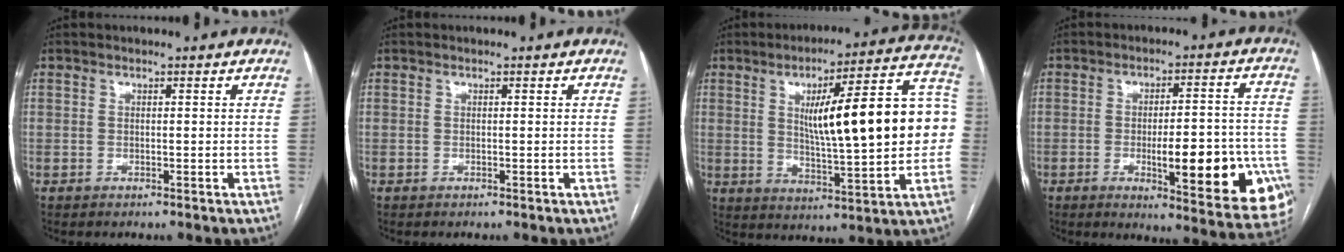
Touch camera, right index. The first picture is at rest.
{"total": 0.0}
{"total": 21.3, "force": [2.2, 3.5, 20.8], "torque": [-0.274, 0.038, 0.035]}
{"total": 18.6, "force": [-5.6, 4.4, 17.2], "torque": [-0.144, 0.014, -0.055]}